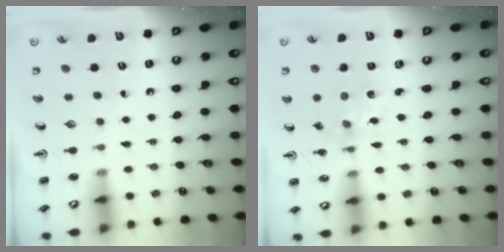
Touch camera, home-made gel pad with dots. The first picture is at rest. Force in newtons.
{"total": 1.7, "press": 1.7, "slide": 0.0}